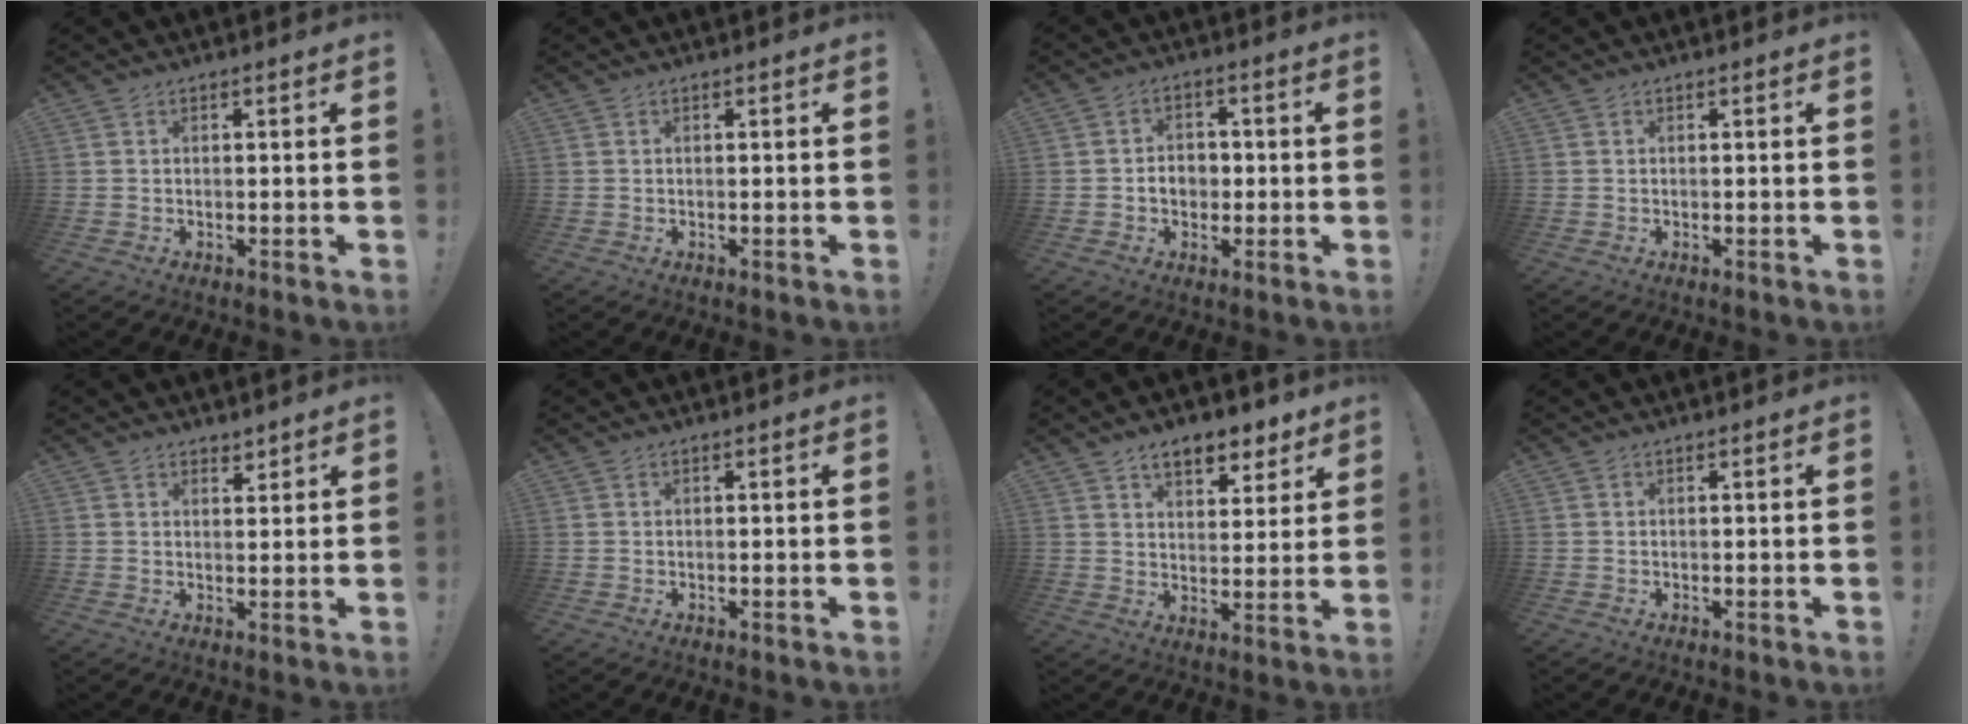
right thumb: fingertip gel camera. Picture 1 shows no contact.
{"total": 0.0}
{"total": 5.4, "force": [-1.0, 4.4, 3.0], "torque": [-0.035, 0.004, -0.020]}
{"total": 0.0}
{"total": 2.4, "force": [2.1, 1.2, 0.3], "torque": [0.010, -0.016, 0.035]}
{"total": 0.0}
{"total": 8.9, "force": [6.2, 4.6, 4.5], "torque": [-0.052, -0.033, 0.110]}
{"total": 0.0}